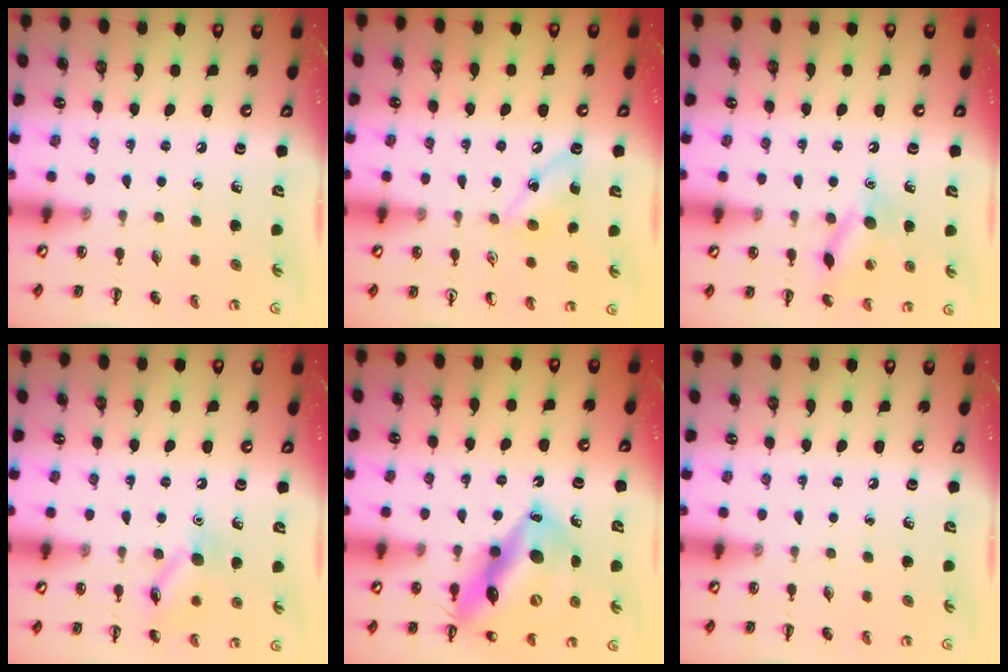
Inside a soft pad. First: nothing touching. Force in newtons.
{"total": 6.7, "press": 6.5, "slide": 1.5}
{"total": 11.5, "press": 11.4, "slide": 1.6}
{"total": 10.6, "press": 10.6, "slide": 0.4}
{"total": 18.4, "press": 18.0, "slide": 3.4}
{"total": 0.0}